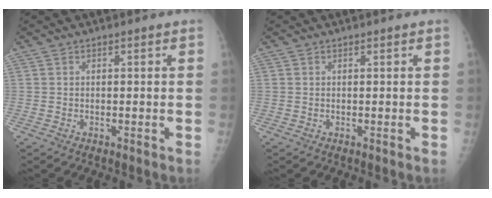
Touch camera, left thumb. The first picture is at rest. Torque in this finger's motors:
{"motor_torque": [0.00, 0.00, -0.01, -0.01, 0.00]}